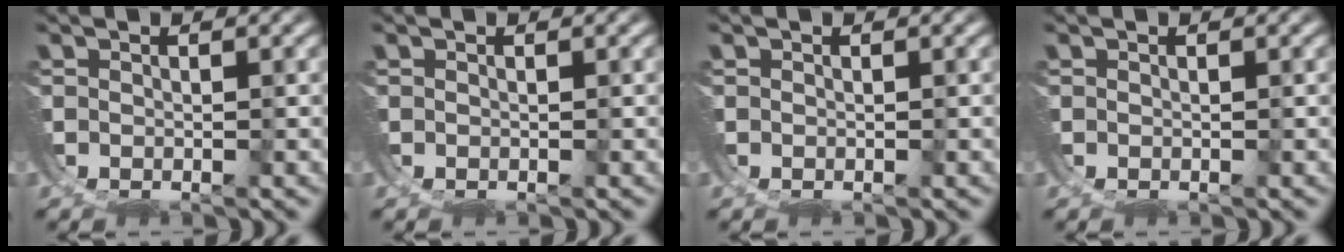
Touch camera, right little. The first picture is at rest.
{"total": 0.0}
{"total": 0.0}
{"total": 0.0}